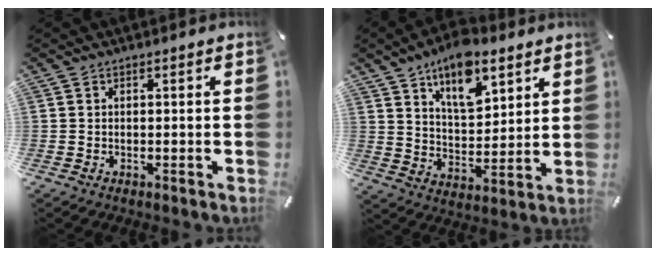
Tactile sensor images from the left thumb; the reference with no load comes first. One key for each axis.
{"total": 13.5, "fx": 9.0, "fy": 6.6, "fz": 7.6, "tx": -0.125, "ty": -0.041, "tz": 0.161}